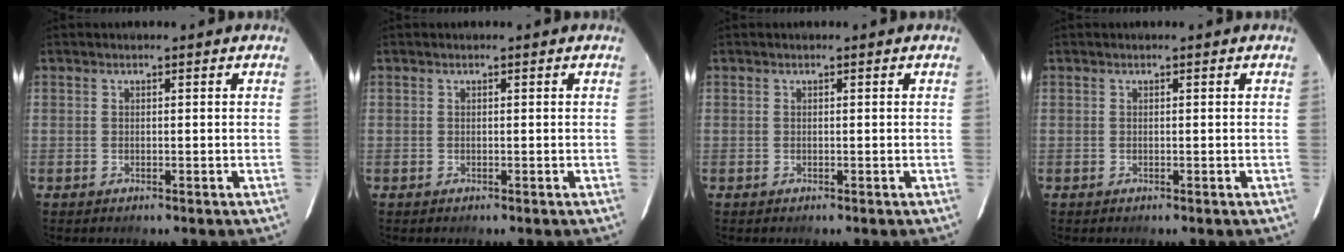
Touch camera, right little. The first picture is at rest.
{"total": 0.0}
{"total": 0.0}
{"total": 0.0}